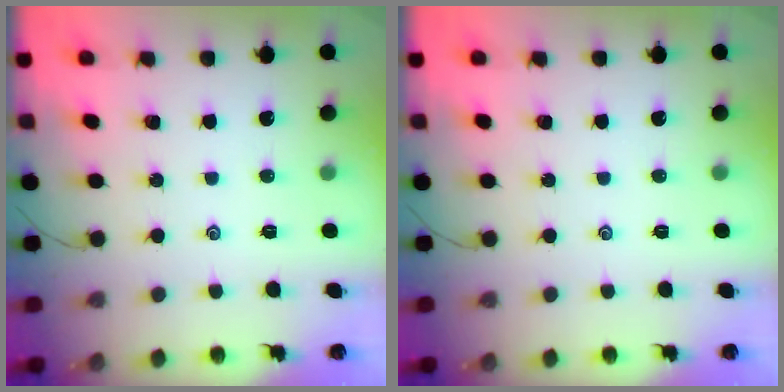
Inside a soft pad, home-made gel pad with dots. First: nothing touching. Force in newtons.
{"total": 0.0}